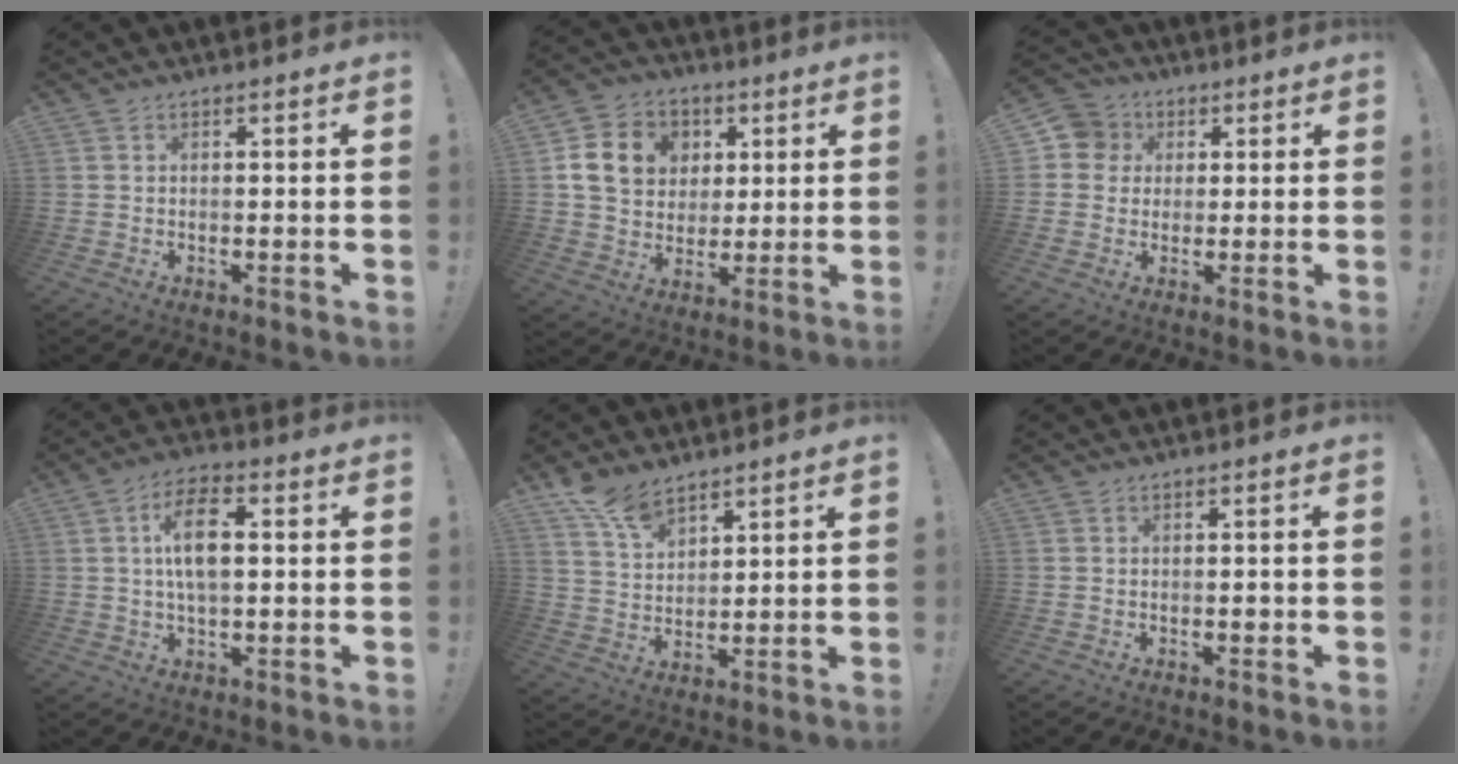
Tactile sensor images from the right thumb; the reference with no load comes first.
{"total": 14.3, "force": [3.8, 11.9, 7.0], "torque": [-0.099, -0.004, 0.083]}
{"total": 7.2, "force": [1.6, 6.8, 1.5], "torque": [-0.015, -0.001, 0.033]}
{"total": 11.1, "force": [2.0, 6.0, 9.1], "torque": [-0.160, 0.007, 0.033]}
{"total": 8.8, "force": [6.8, 4.2, 3.6], "torque": [-0.065, -0.042, 0.130]}
{"total": 0.7, "force": [-0.3, 0.4, 0.5], "torque": [-0.006, 0.002, -0.005]}